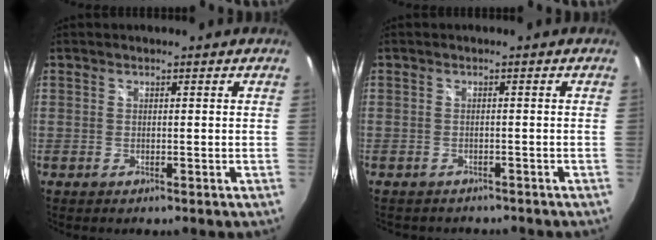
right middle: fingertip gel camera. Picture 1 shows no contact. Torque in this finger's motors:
{"motor_torque": [0.66, -0.83, 0.04, 0.03]}